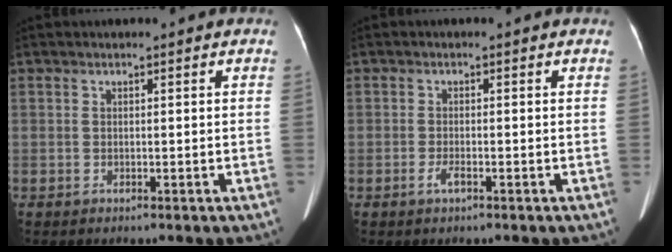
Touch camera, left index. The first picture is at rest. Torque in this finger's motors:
{"motor_torque": [0.24, 0.17, 0.14, 0.05]}